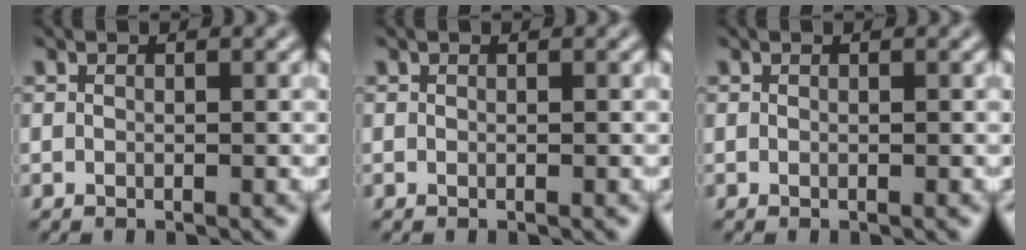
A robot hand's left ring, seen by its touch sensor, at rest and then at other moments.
{"total": 0.0}
{"total": 0.0}